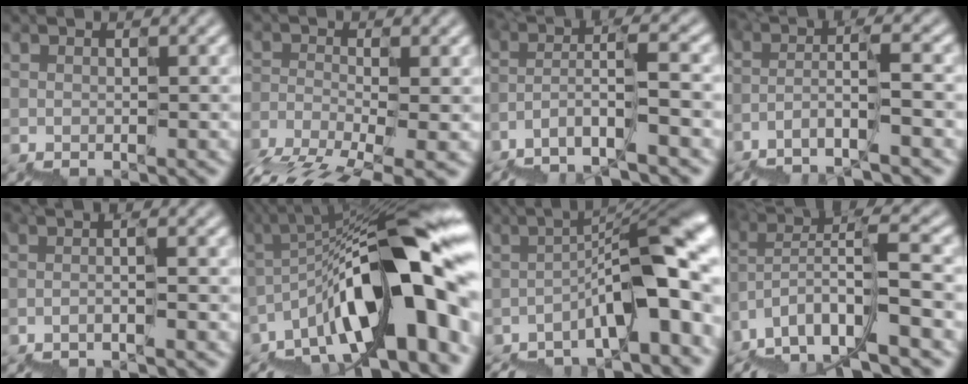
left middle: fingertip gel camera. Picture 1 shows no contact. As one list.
[{"total": 6.5, "force": [-4.8, 1.9, 4.0], "torque": [-0.078, -0.006, -0.088]}, {"total": 7.0, "force": [-3.8, 1.8, 5.6], "torque": [-0.103, 0.019, -0.072]}, {"total": 5.4, "force": [-2.8, 1.1, 4.5], "torque": [-0.083, 0.019, -0.053]}, {"total": 1.5, "force": [-0.7, 0.2, 1.3], "torque": [-0.015, 0.003, -0.022]}, {"total": 16.2, "force": [-5.1, 5.0, 14.5], "torque": [-0.195, 0.049, -0.092]}, {"total": 11.7, "force": [-4.4, 2.7, 10.5], "torque": [-0.143, 0.022, -0.066]}, {"total": 8.4, "force": [-1.9, 3.6, 7.3], "torque": [-0.125, 0.030, -0.042]}]